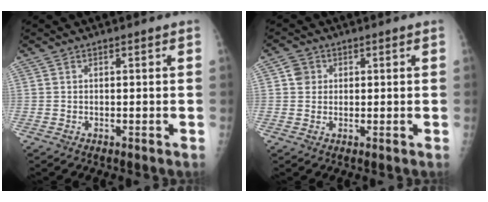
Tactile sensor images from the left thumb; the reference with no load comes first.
{"total": 3.0, "force": [0.8, 2.8, 0.9], "torque": [0.000, 0.000, 0.009]}